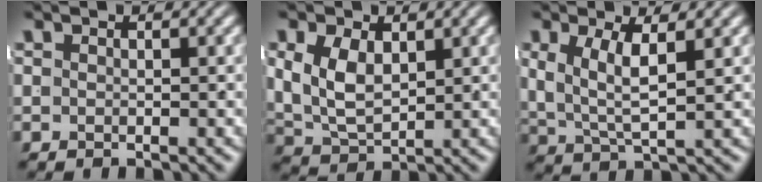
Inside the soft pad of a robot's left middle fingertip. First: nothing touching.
{"total": 5.7, "force": [0.4, 4.3, 3.8], "torque": [-0.094, -0.023, 0.023]}
{"total": 3.7, "force": [0.8, 1.6, 3.3], "torque": [-0.067, -0.019, 0.027]}